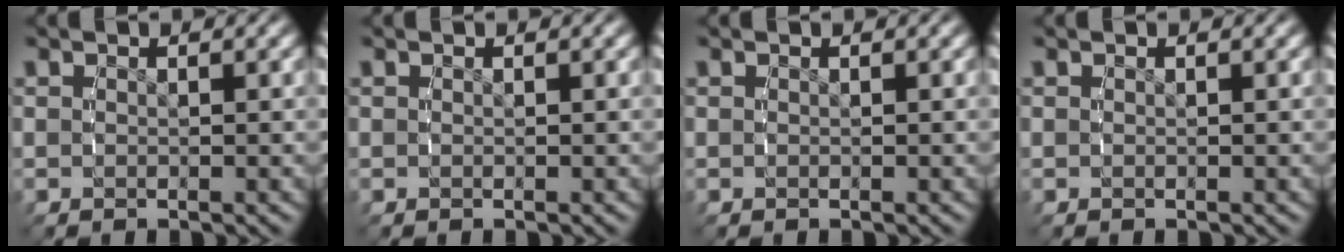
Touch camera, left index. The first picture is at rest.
{"total": 0.0}
{"total": 0.0}
{"total": 0.0}